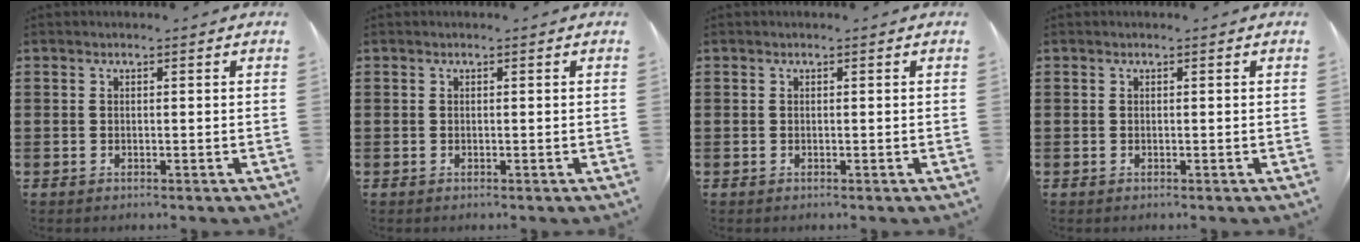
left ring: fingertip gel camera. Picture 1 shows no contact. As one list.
[{"total": 0.0}, {"total": 0.0}, {"total": 0.0}]